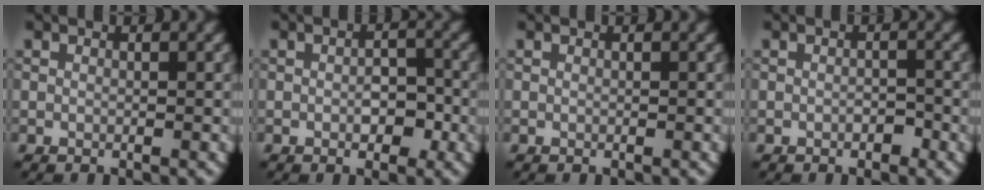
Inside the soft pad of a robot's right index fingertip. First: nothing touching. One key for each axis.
{"total": 2.5, "fx": -0.7, "fy": 1.3, "fz": 2.1, "tx": -0.031, "ty": 0.001, "tz": -0.012}
{"total": 0.0}
{"total": 1.0, "fx": -0.5, "fy": 0.5, "fz": 0.7, "tx": -0.012, "ty": 0.001, "tz": -0.008}